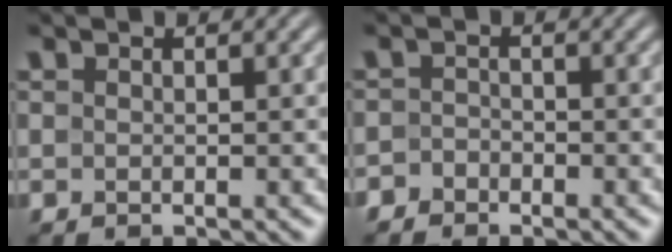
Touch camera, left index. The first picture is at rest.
{"total": 1.4, "force": [-1.2, 0.8, -0.1], "torque": [0.005, 0.005, -0.025]}